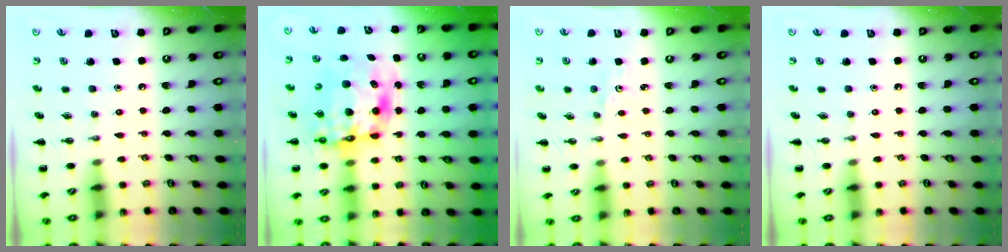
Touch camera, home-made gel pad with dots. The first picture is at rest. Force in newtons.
{"total": 11.9, "press": 11.6, "slide": 2.4}
{"total": 1.7, "press": 1.7, "slide": 0.4}
{"total": 0.0}